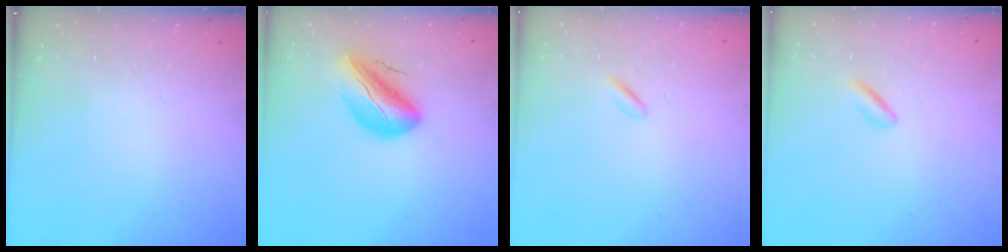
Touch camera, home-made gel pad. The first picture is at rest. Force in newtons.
{"total": 13.3, "press": 12.8, "slide": 3.3}
{"total": 0.9, "press": 0.8, "slide": 0.4}
{"total": 2.7, "press": 2.5, "slide": 1.2}